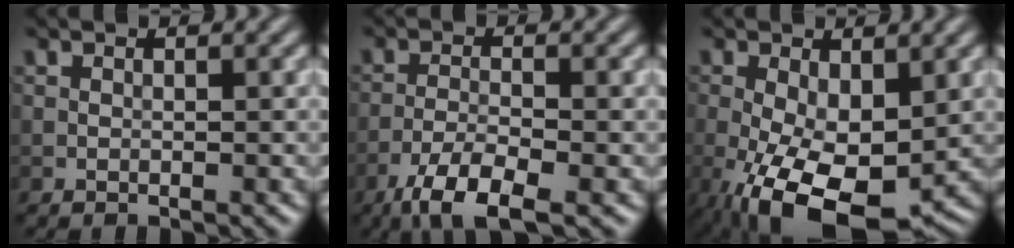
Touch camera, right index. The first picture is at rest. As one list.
[{"total": 5.1, "force": [-3.3, 1.3, 3.7], "torque": [-0.073, -0.006, -0.066]}, {"total": 9.7, "force": [-3.3, 4.6, 7.8], "torque": [-0.157, -0.027, -0.046]}]